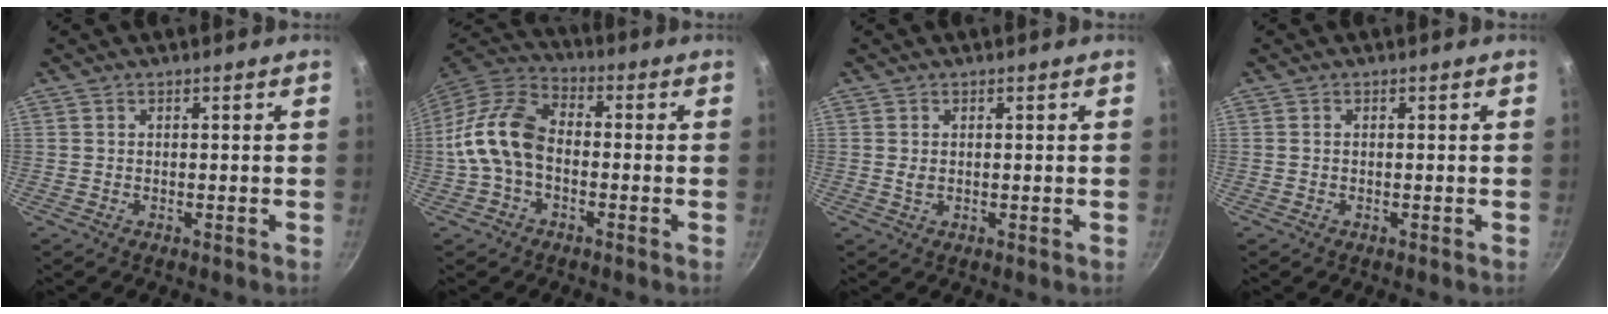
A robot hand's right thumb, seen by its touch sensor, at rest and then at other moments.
{"total": 12.7, "force": [-1.8, 8.4, 9.4], "torque": [-0.167, 0.041, -0.053]}
{"total": 1.1, "force": [0.3, 0.6, 0.9], "torque": [-0.016, -0.001, 0.003]}
{"total": 0.0}